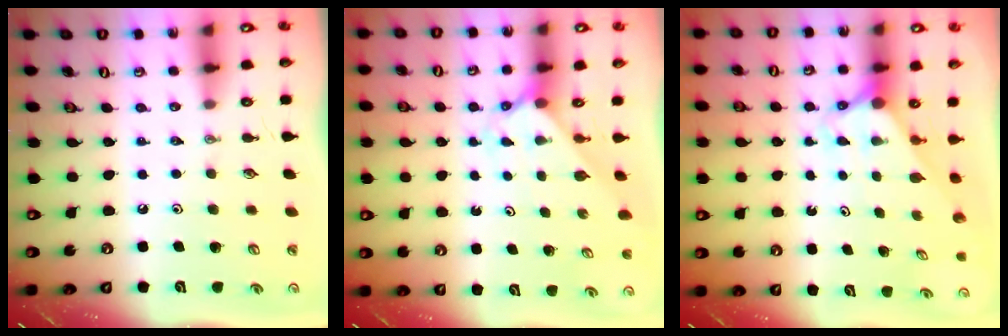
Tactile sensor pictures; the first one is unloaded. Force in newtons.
{"total": 2.3, "press": 2.3, "slide": 0.2}
{"total": 3.0, "press": 3.0, "slide": 0.0}